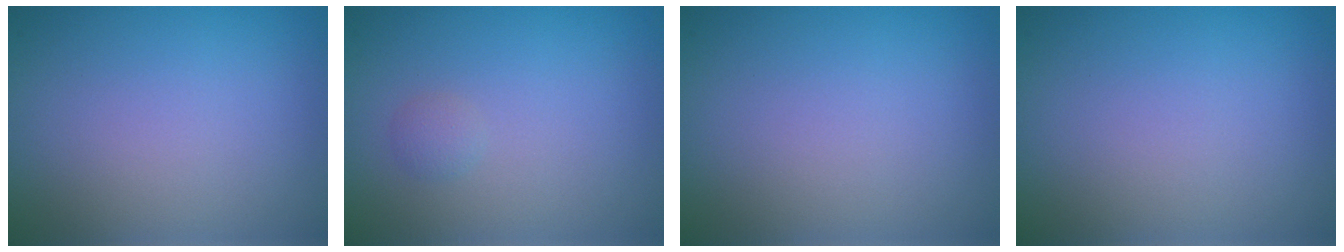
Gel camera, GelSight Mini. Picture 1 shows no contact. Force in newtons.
{"total": 0.7, "press": 0.7, "slide": 0.0}
{"total": 0.0}
{"total": 0.0}